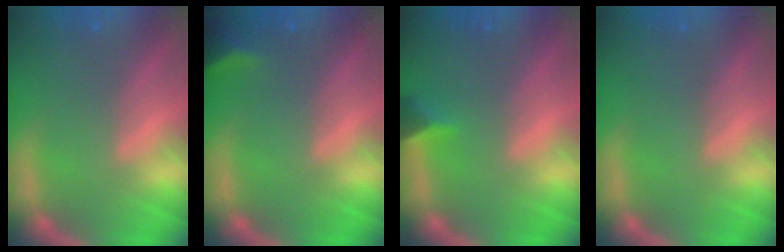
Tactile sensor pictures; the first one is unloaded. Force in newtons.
{"total": 2.4}
{"total": 1.9}
{"total": 0.0}